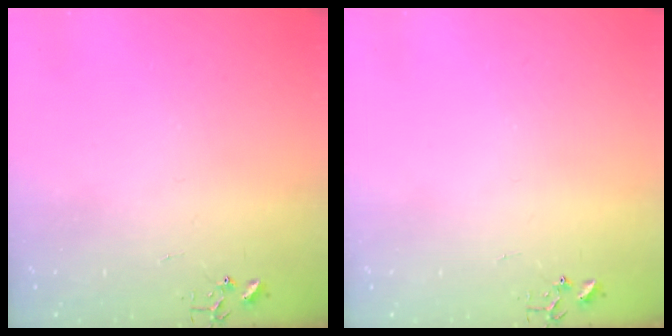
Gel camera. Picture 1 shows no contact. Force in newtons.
{"total": 0.0}